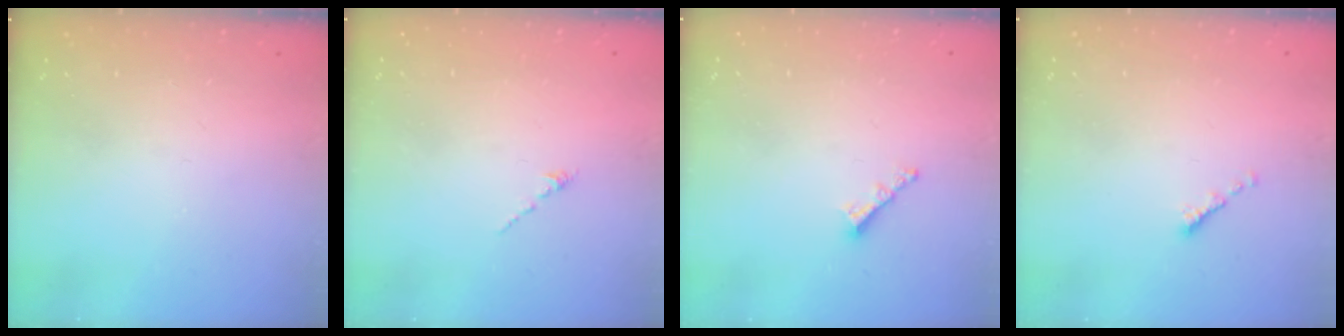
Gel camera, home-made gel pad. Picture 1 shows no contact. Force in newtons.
{"total": 0.0}
{"total": 3.1, "press": 3.1, "slide": 0.3}
{"total": 0.6, "press": 0.5, "slide": 0.3}